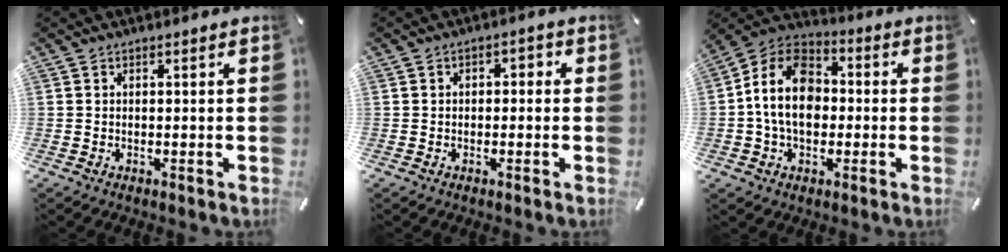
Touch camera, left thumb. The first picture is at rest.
{"total": 1.8, "force": [-1.0, 1.3, 0.8], "torque": [-0.014, 0.013, -0.024]}
{"total": 14.1, "force": [-1.3, 10.6, 9.2], "torque": [-0.200, 0.026, -0.027]}